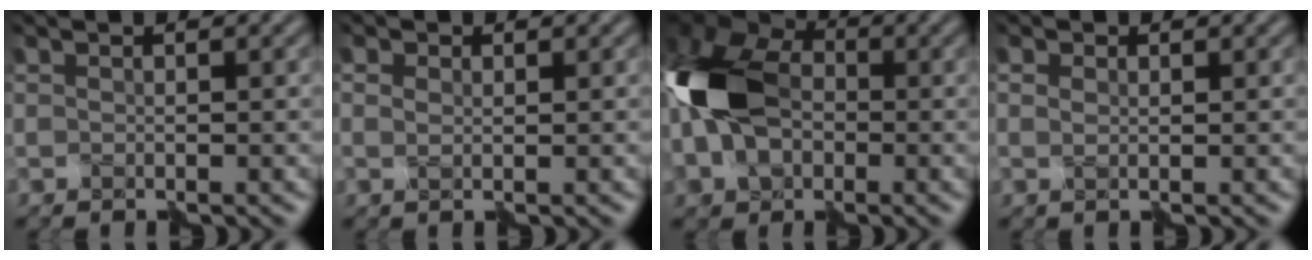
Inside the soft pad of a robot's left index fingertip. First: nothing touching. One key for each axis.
{"total": 1.5, "fx": 1.0, "fy": 0.8, "fz": 0.7, "tx": -0.023, "ty": 0.004, "tz": 0.012}
{"total": 12.5, "fx": -1.5, "fy": 7.9, "fz": 9.5, "tx": -0.198, "ty": 0.005, "tz": -0.039}
{"total": 1.0, "fx": 0.7, "fy": 0.5, "fz": 0.5, "tx": -0.018, "ty": 0.002, "tz": 0.012}